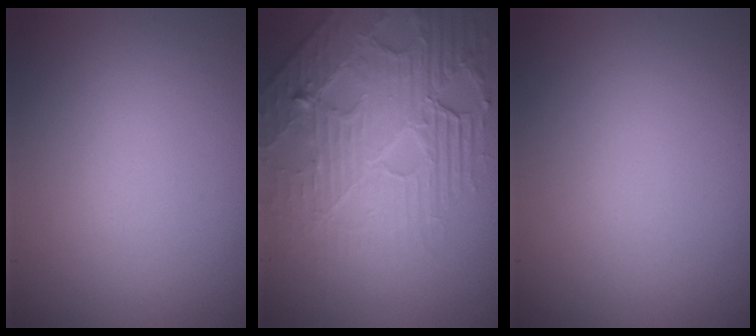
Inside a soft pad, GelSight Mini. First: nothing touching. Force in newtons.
{"total": 7.0, "press": 5.5, "slide": 4.4}
{"total": 0.0}